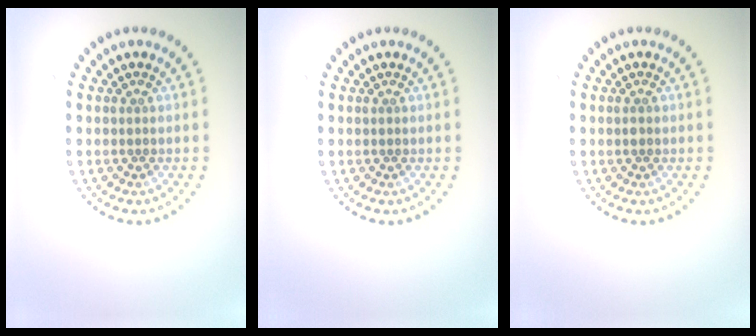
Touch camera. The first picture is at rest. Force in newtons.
{"total": 0.0}
{"total": 0.7, "press": 0.7, "slide": 0.1}